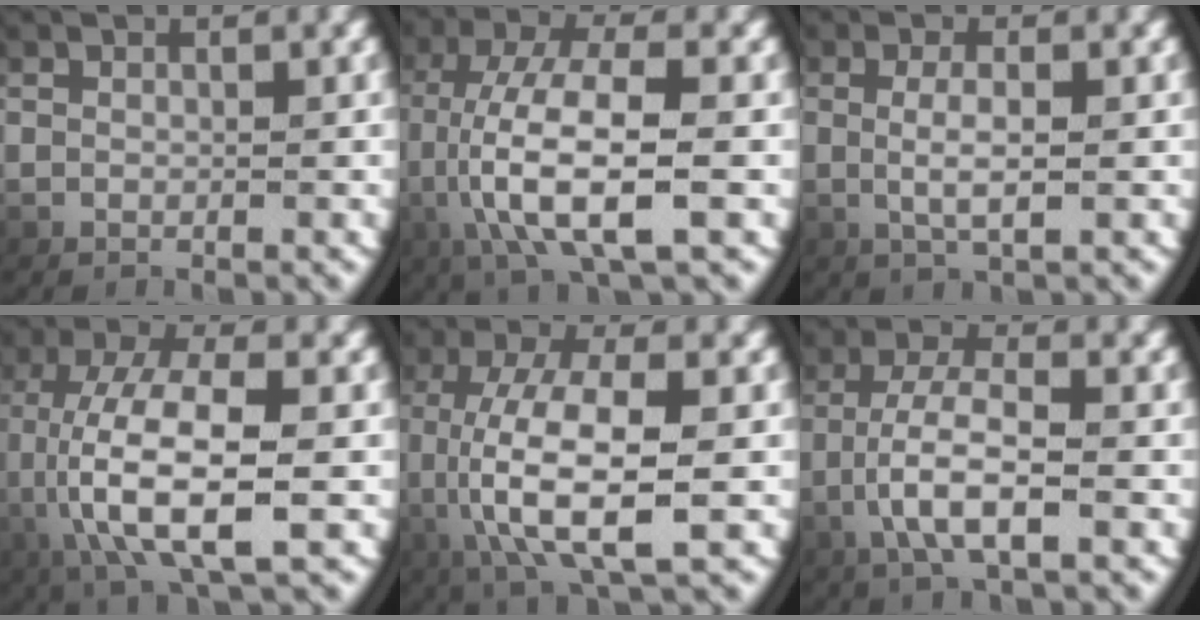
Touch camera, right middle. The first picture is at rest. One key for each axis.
{"total": 7.7, "fx": -0.7, "fy": 2.8, "fz": 7.1, "tx": -0.163, "ty": -0.017, "tz": 0.005}
{"total": 2.9, "fx": 0.1, "fy": 0.5, "fz": 2.9, "tx": -0.063, "ty": -0.006, "tz": 0.010}
{"total": 8.2, "fx": -0.5, "fy": 3.2, "fz": 7.5, "tx": -0.169, "ty": -0.017, "tz": 0.010}
{"total": 8.4, "fx": -0.6, "fy": 3.5, "fz": 7.7, "tx": -0.173, "ty": -0.024, "tz": 0.014}
{"total": 4.8, "fx": -0.8, "fy": 1.4, "fz": 4.5, "tx": -0.098, "ty": -0.011, "tz": -0.004}